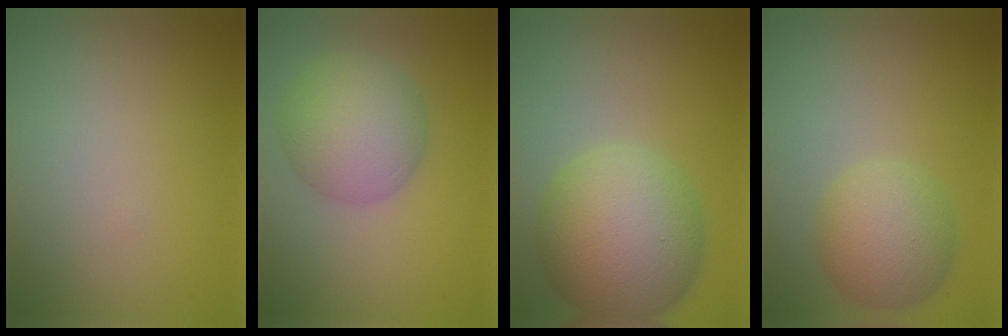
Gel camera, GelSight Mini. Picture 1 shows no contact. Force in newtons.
{"total": 6.1, "press": 6.1, "slide": 0.2}
{"total": 10.6, "press": 10.6, "slide": 0.6}
{"total": 5.1, "press": 5.1, "slide": 0.1}